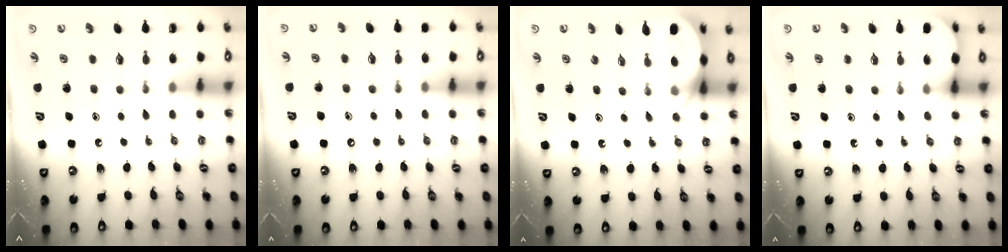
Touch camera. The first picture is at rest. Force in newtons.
{"total": 5.5, "press": 5.5, "slide": 0.7}
{"total": 5.5, "press": 5.5, "slide": 0.4}
{"total": 2.8, "press": 2.8, "slide": 0.3}